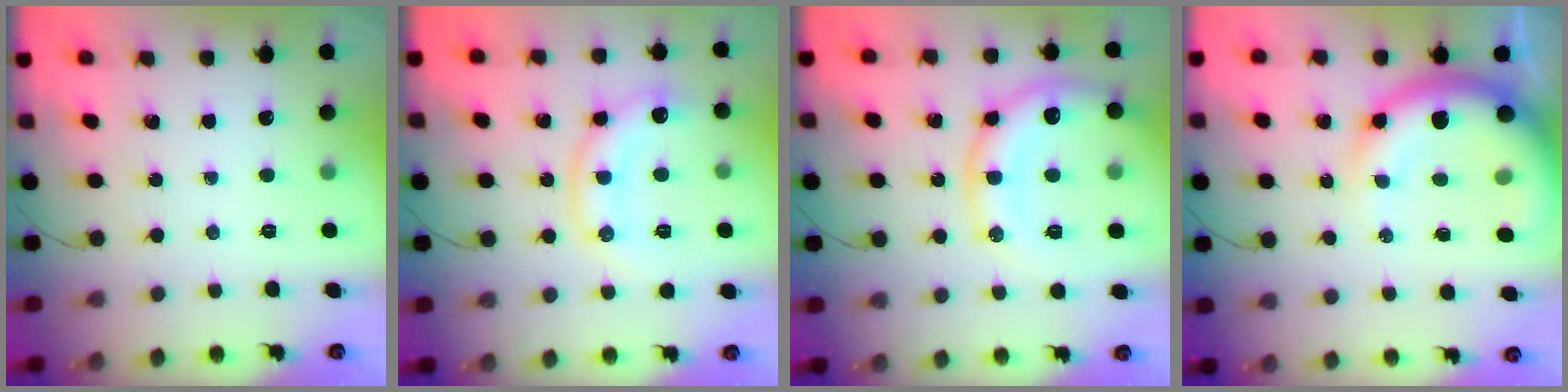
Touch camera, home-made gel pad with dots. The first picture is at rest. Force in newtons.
{"total": 12.1, "press": 12.1, "slide": 0.4}
{"total": 15.7, "press": 15.6, "slide": 1.8}
{"total": 15.9, "press": 15.6, "slide": 3.1}